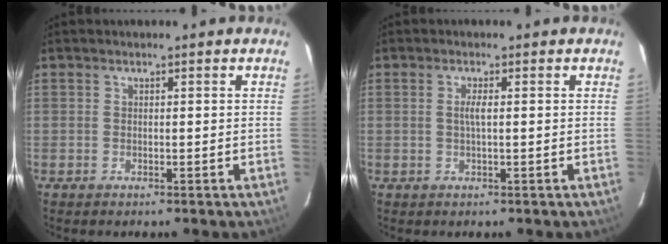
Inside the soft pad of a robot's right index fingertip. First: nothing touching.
{"total": 1.6, "force": [0.1, 0.0, 1.6], "torque": [-0.030, 0.000, 0.000]}